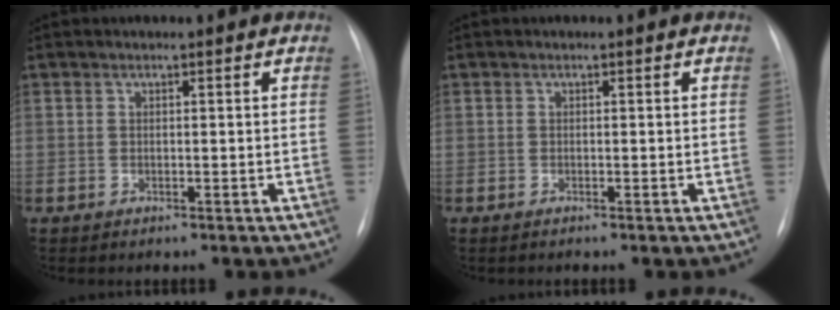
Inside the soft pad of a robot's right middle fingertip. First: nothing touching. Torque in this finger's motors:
{"motor_torque": [0.20, -0.27, 0.04, 0.01]}